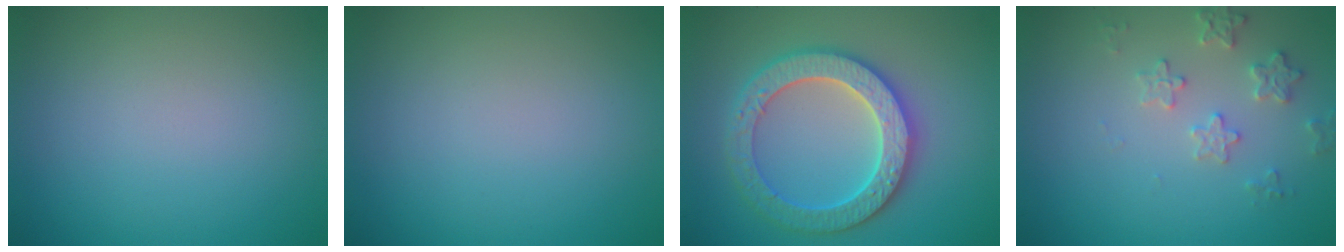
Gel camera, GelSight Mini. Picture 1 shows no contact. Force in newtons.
{"total": 0.0}
{"total": 6.4, "press": 6.3, "slide": 1.3}
{"total": 2.5, "press": 2.4, "slide": 0.6}